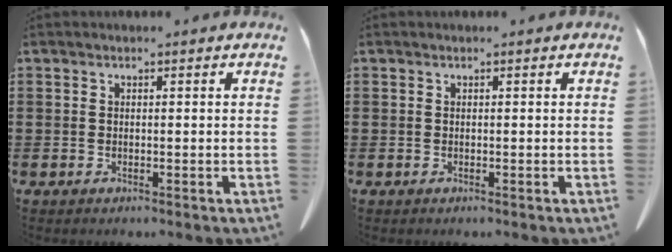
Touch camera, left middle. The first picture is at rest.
{"total": 0.0}